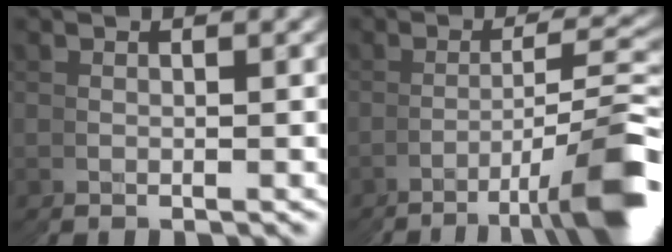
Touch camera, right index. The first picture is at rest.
{"total": 6.9, "force": [-4.1, -1.2, 5.4], "torque": [-0.066, 0.016, -0.069]}